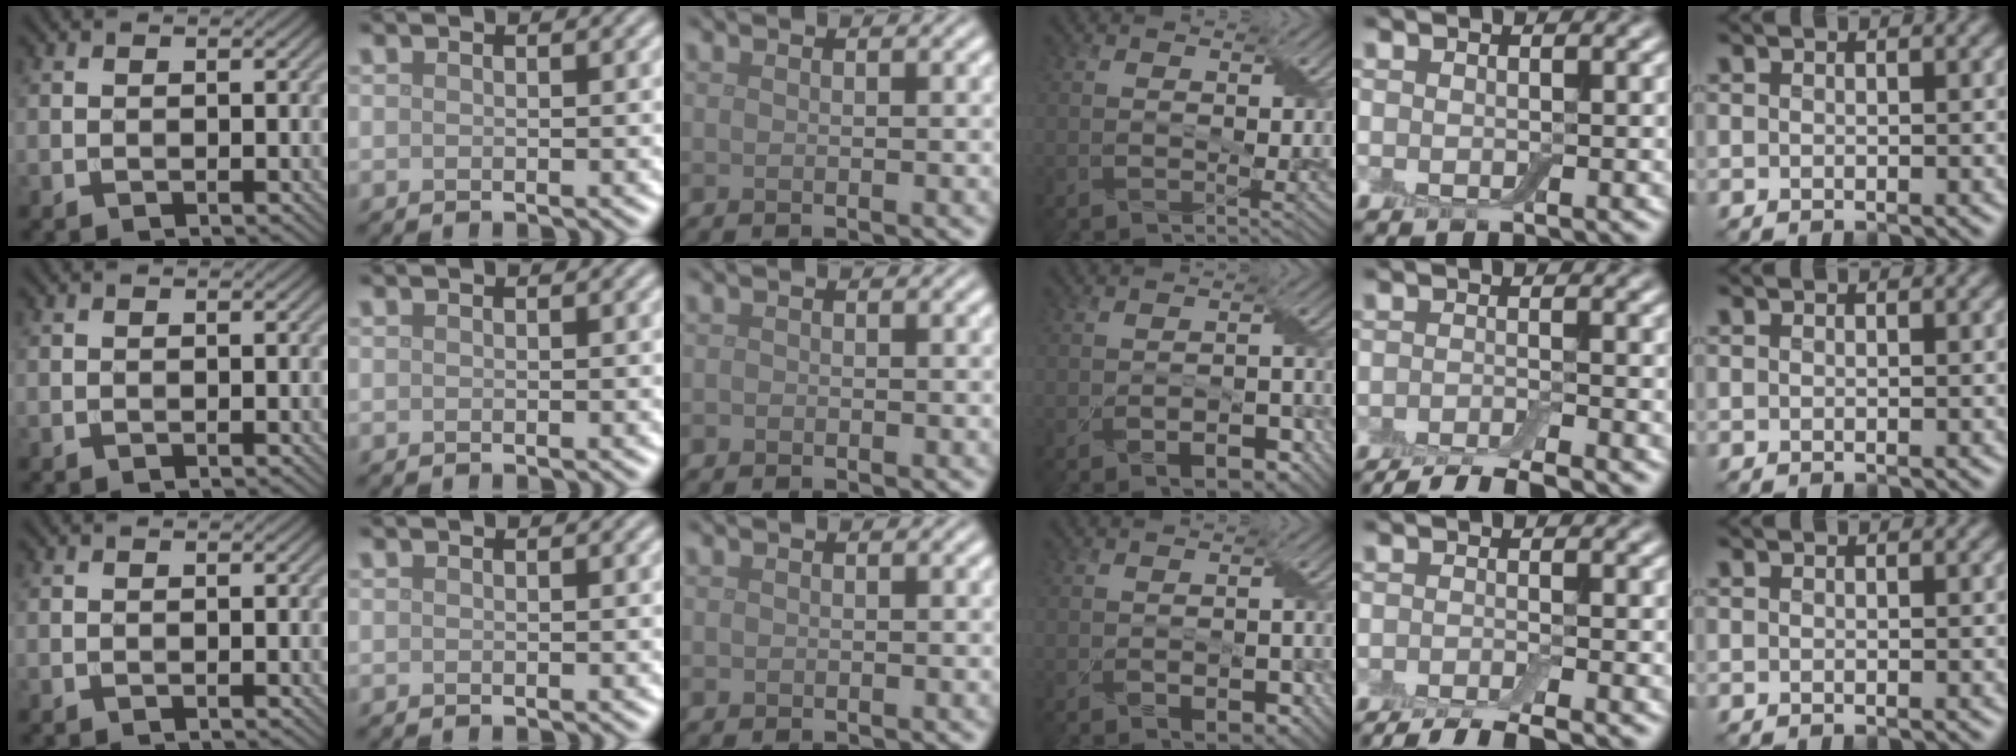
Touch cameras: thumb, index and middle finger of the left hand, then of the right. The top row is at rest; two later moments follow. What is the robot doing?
{"motion": "fold", "object": "cloth"}